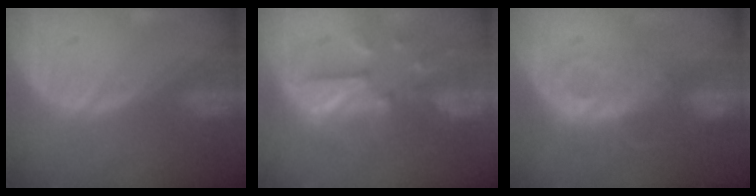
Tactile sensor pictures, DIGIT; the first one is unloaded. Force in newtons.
{"total": 9.1, "press": 9.1, "slide": 0.5}
{"total": 9.2, "press": 8.1, "slide": 4.5}